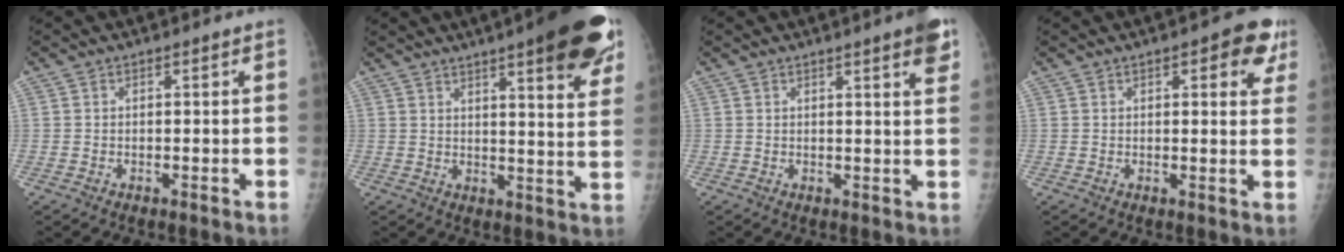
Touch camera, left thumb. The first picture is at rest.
{"total": 18.3, "force": [10.9, 3.8, 14.2], "torque": [-0.163, -0.039, 0.135]}
{"total": 5.3, "force": [3.0, 0.6, 4.3], "torque": [-0.045, -0.011, 0.035]}
{"total": 7.2, "force": [3.5, 2.8, 5.6], "torque": [-0.034, -0.008, 0.033]}